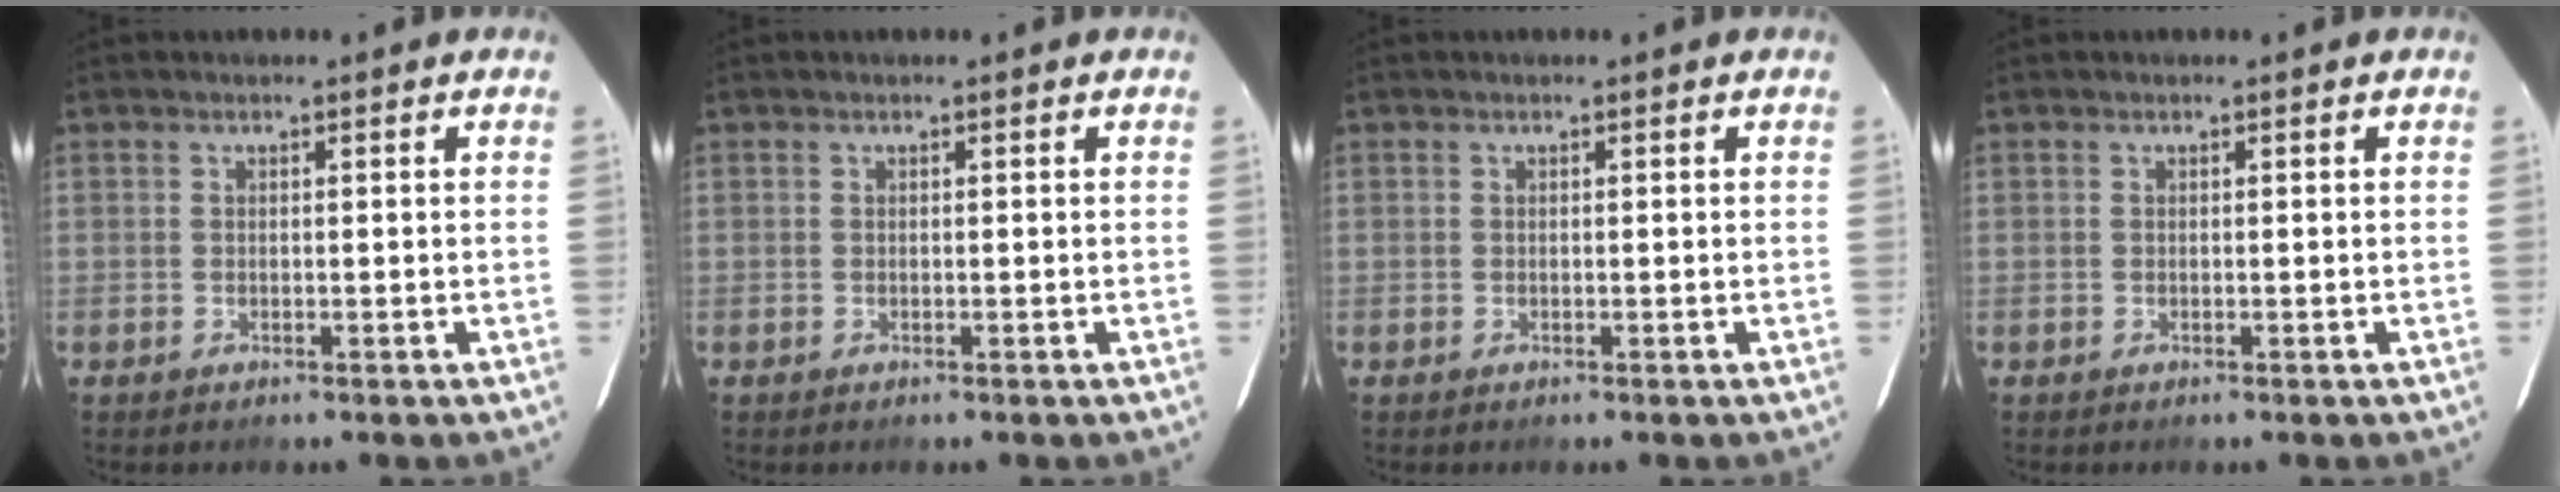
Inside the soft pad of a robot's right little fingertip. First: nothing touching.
{"total": 0.0}
{"total": 0.0}
{"total": 0.0}